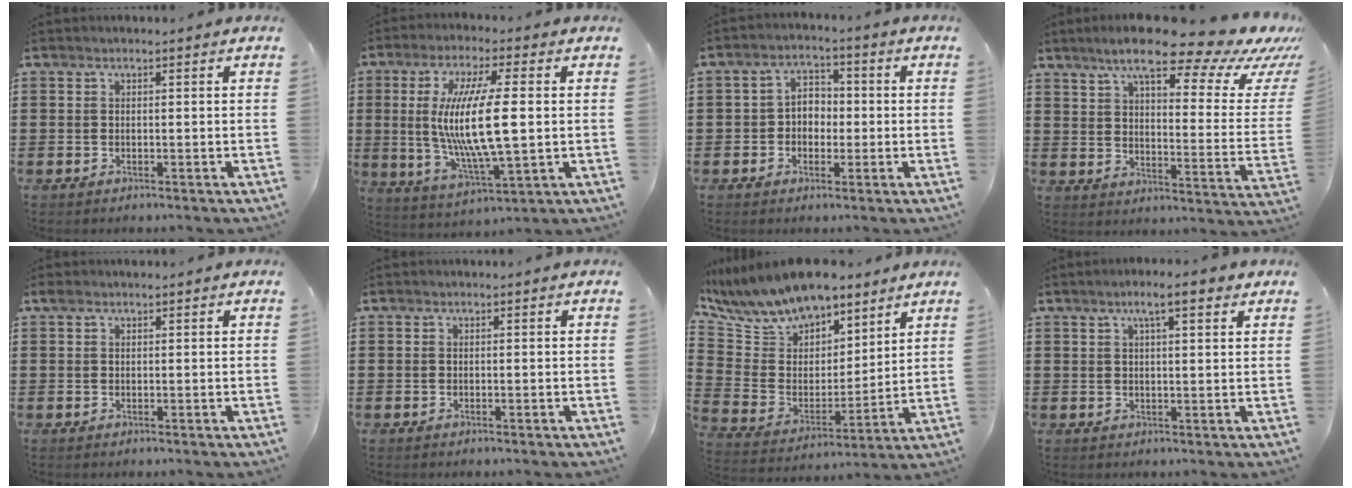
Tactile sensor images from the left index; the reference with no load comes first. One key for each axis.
{"total": 12.8, "fx": 1.1, "fy": 3.3, "fz": 12.3, "tx": -0.252, "ty": -0.003, "tz": 0.013}
{"total": 3.9, "fx": -0.9, "fy": 3.2, "fz": 2.1, "tx": -0.049, "ty": 0.013, "tz": -0.022}
{"total": 13.8, "fx": 10.6, "fy": 1.8, "fz": 8.6, "tx": -0.156, "ty": -0.070, "tz": 0.170}
{"total": 1.0, "fx": 0.6, "fy": 0.5, "fz": 0.6, "tx": -0.014, "ty": 0.005, "tz": 0.010}
{"total": 0.0}
{"total": 10.5, "fx": 9.3, "fy": 4.3, "fz": 2.2, "tx": -0.100, "ty": -0.056, "tz": 0.174}
{"total": 5.2, "fx": 3.1, "fy": 0.9, "fz": 4.1, "tx": -0.078, "ty": 0.005, "tz": 0.050}